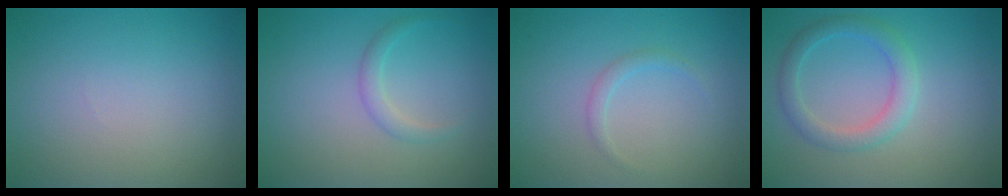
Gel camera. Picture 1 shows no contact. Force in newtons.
{"total": 1.4, "press": 1.3, "slide": 0.1}
{"total": 1.0, "press": 1.0, "slide": 0.0}
{"total": 2.8, "press": 2.8, "slide": 0.1}